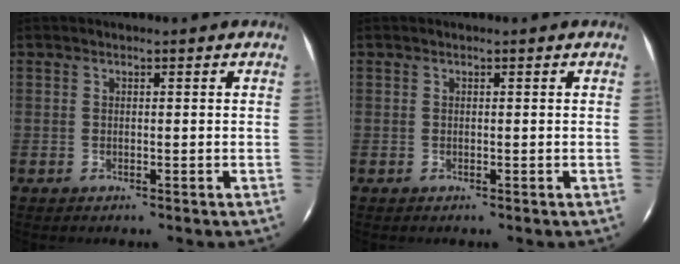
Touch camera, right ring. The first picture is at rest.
{"total": 0.0}